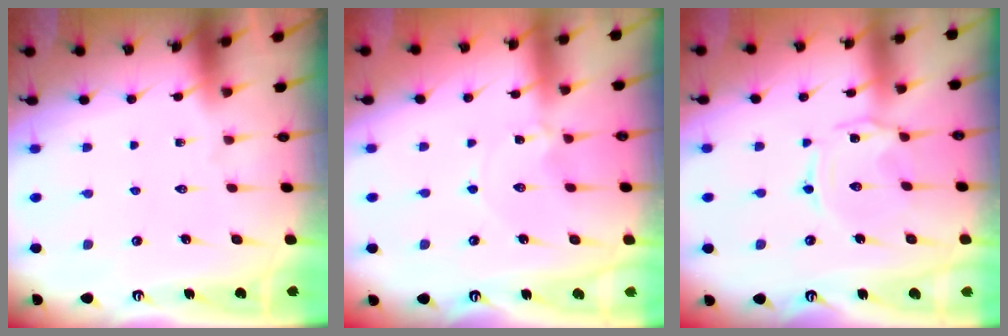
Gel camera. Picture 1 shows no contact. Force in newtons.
{"total": 0.0}
{"total": 1.3, "press": 1.3, "slide": 0.3}